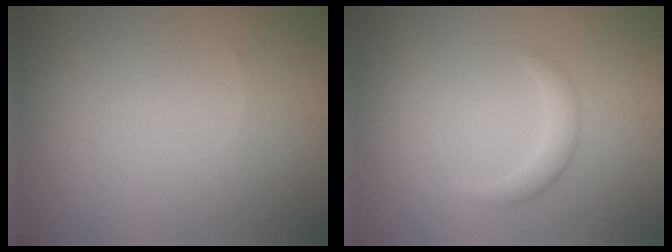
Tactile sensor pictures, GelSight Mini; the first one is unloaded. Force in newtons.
{"total": 1.6, "press": 1.6, "slide": 0.2}